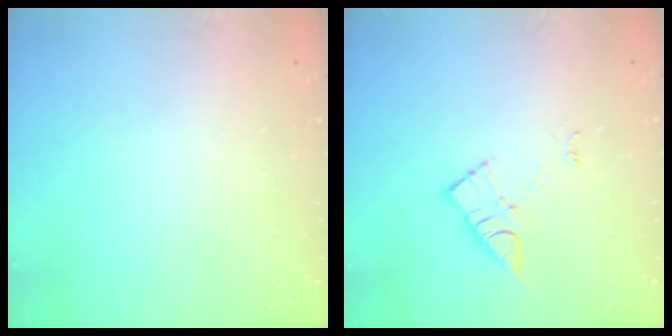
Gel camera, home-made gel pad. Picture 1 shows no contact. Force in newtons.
{"total": 9.4, "press": 9.4, "slide": 0.5}